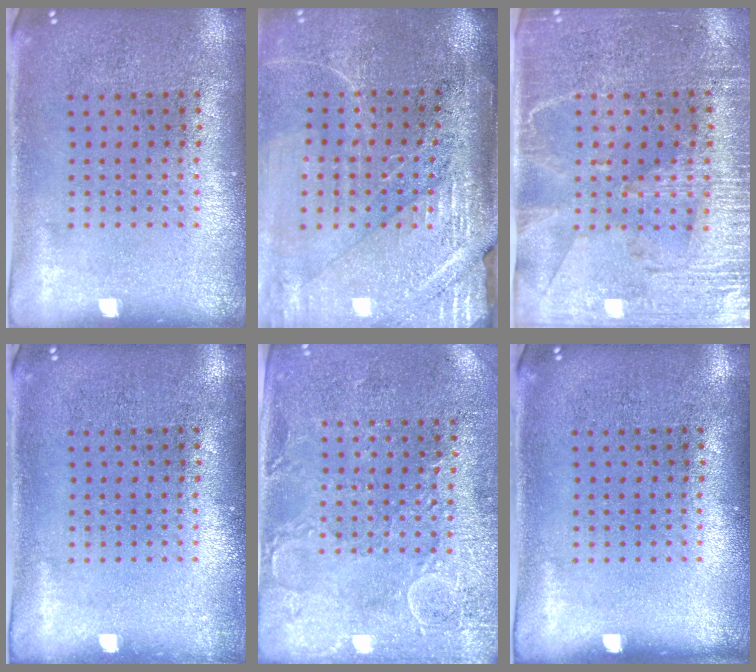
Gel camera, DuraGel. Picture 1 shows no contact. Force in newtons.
{"total": 3.8, "press": 3.4, "slide": 1.6}
{"total": 3.4, "press": 3.0, "slide": 1.4}
{"total": 0.6, "press": 0.6, "slide": 0.1}
{"total": 2.7, "press": 2.6, "slide": 0.8}
{"total": 0.0}